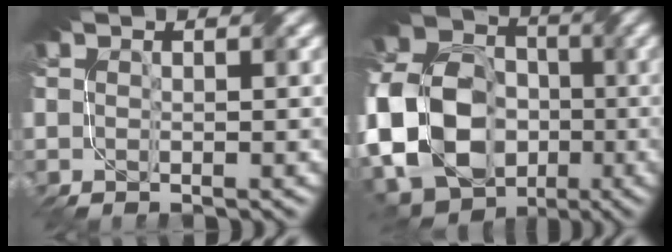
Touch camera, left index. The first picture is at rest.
{"total": 17.1, "force": [-3.4, 14.2, 8.9], "torque": [-0.212, -0.019, -0.083]}